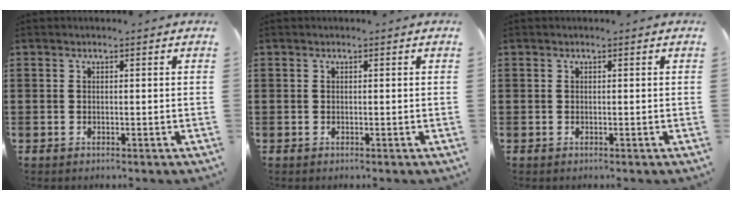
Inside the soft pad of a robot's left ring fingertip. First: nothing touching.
{"total": 0.0}
{"total": 0.0}